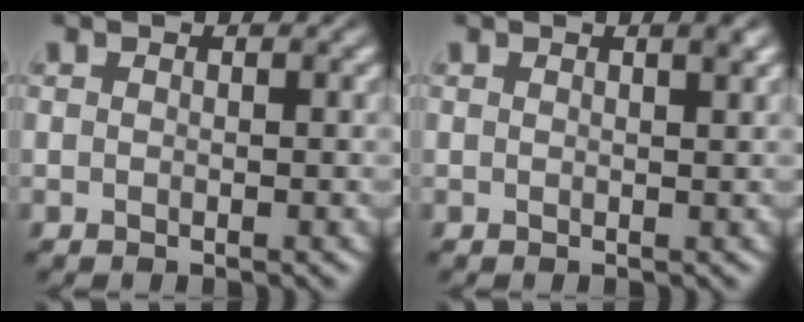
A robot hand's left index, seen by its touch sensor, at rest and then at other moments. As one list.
[{"total": 1.2, "force": [0.7, 0.3, 0.9], "torque": [-0.006, 0.004, 0.009]}]